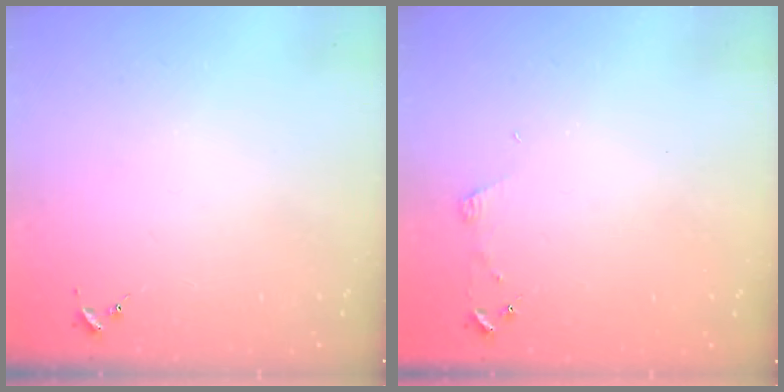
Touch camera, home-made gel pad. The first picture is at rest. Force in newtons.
{"total": 3.6, "press": 3.6, "slide": 0.4}